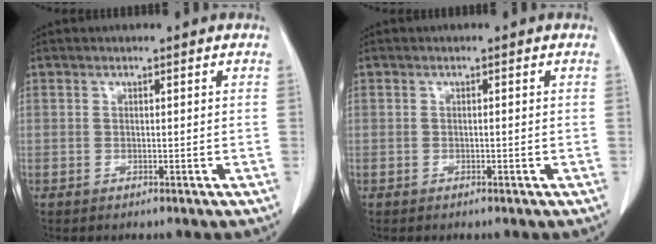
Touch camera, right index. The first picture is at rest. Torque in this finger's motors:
{"motor_torque": [-0.06, -0.10, 0.02, -0.01]}